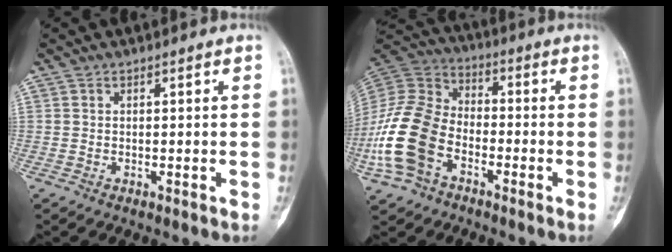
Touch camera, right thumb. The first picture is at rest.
{"total": 17.5, "force": [-6.4, 11.5, 11.6], "torque": [-0.241, 0.038, -0.131]}